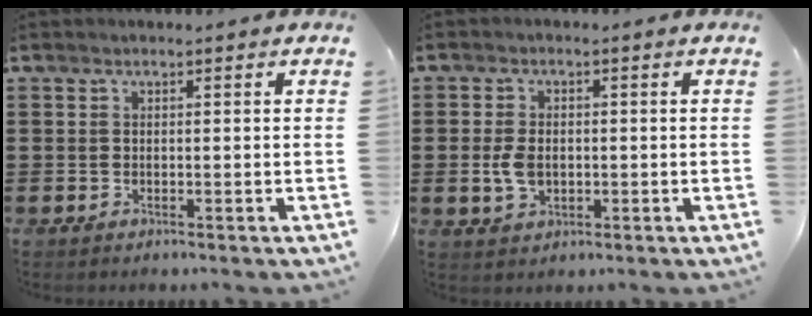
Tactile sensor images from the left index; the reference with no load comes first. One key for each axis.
{"total": 4.2, "fx": -0.2, "fy": 2.7, "fz": 3.2, "tx": -0.085, "ty": -0.001, "tz": -0.010}